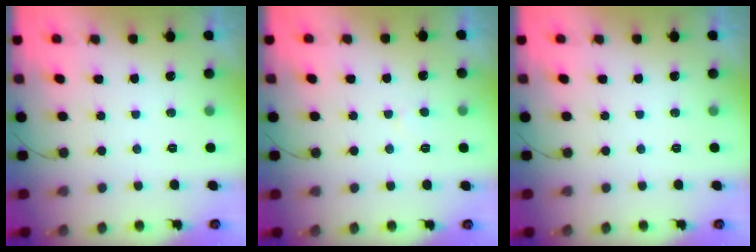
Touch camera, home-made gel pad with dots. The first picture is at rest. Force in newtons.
{"total": 3.5, "press": 3.5, "slide": 0.3}
{"total": 0.0}